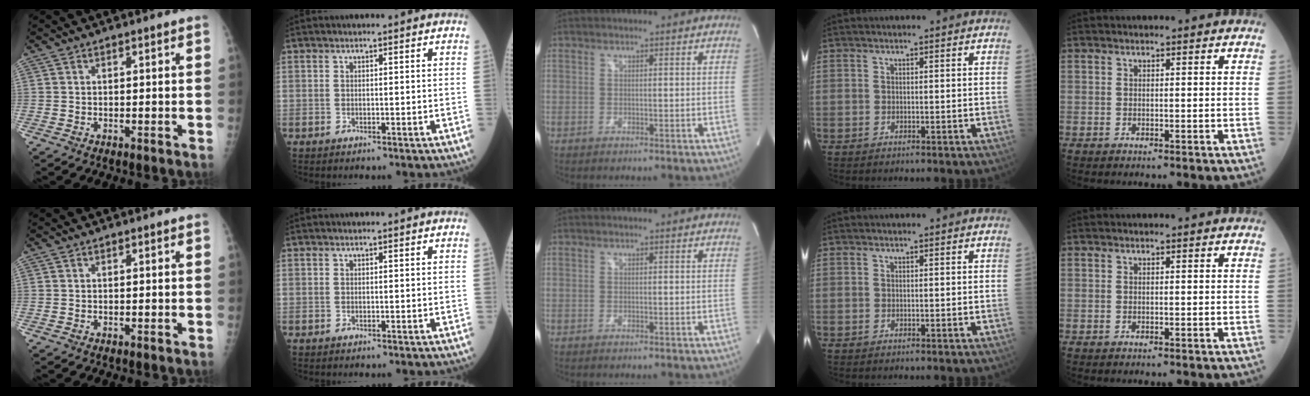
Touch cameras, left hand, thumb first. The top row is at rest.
{}